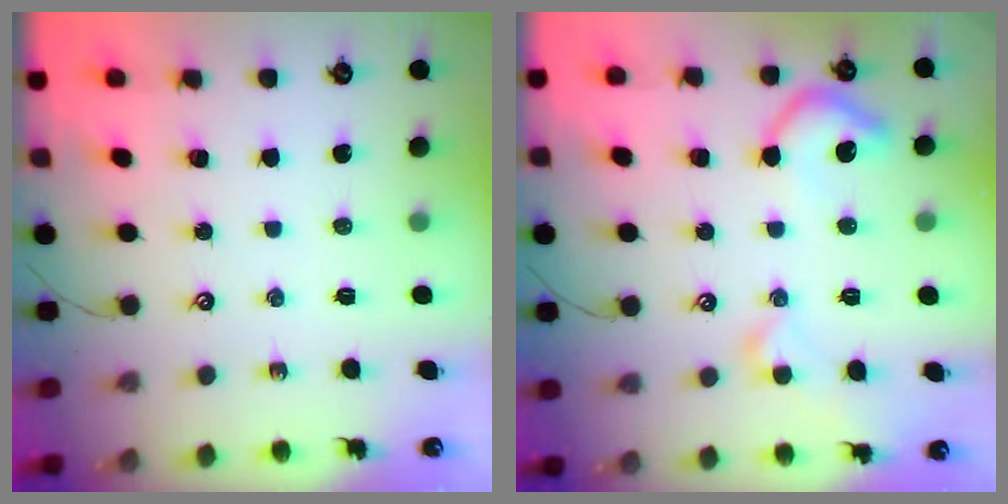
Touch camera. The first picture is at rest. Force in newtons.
{"total": 6.4, "press": 6.3, "slide": 1.2}